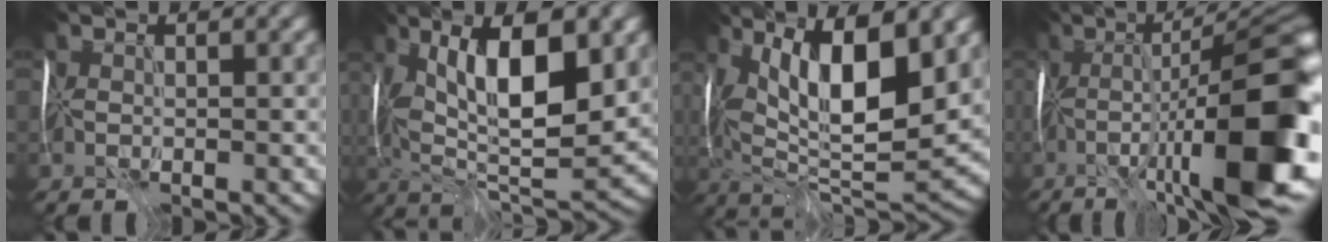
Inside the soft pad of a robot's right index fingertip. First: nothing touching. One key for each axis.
{"total": 12.1, "fx": 3.4, "fy": 3.8, "fz": 11.0, "tx": -0.185, "ty": 0.007, "tz": 0.058}
{"total": 13.2, "fx": 4.7, "fy": 3.5, "fz": 11.9, "tx": -0.204, "ty": 0.001, "tz": 0.084}
{"total": 15.6, "fx": -3.6, "fy": 2.6, "fz": 15.0, "tx": -0.227, "ty": 0.008, "tz": -0.049}